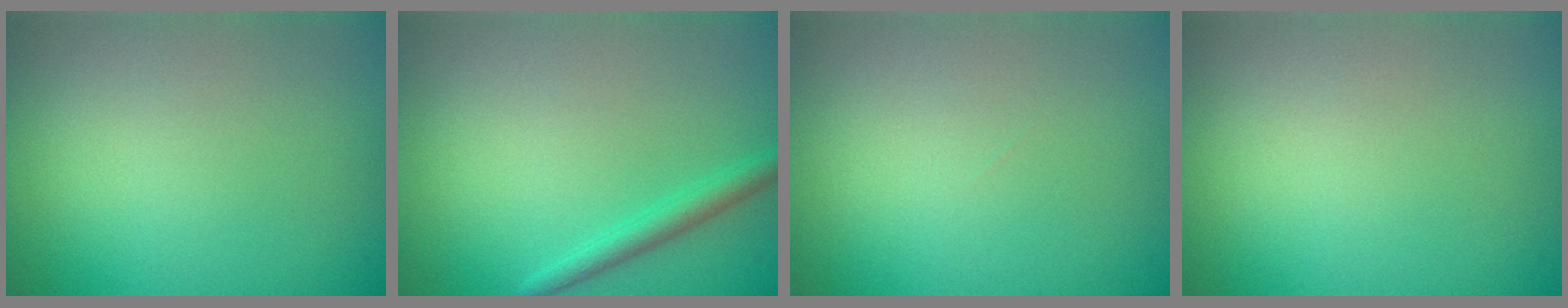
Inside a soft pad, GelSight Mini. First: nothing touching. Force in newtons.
{"total": 1.9, "press": 1.9, "slide": 0.2}
{"total": 0.0}
{"total": 0.0}